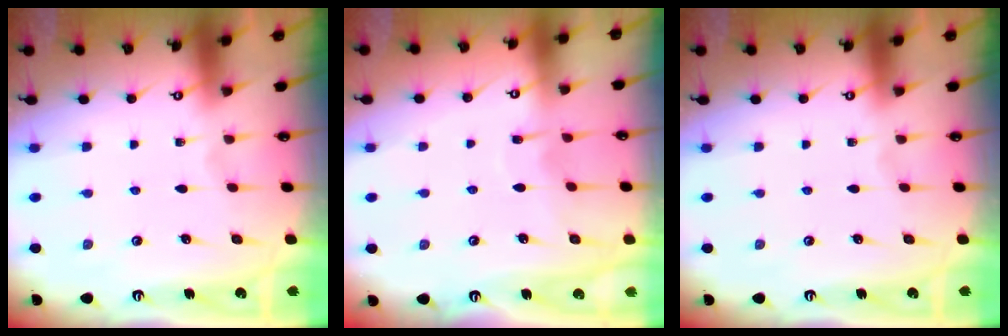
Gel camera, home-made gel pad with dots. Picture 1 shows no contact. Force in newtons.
{"total": 7.0, "press": 7.0, "slide": 0.3}
{"total": 0.0}